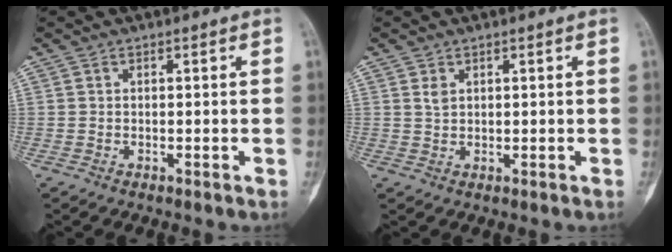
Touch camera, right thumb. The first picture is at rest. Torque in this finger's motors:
{"motor_torque": [0.10, 0.09, -0.04, 0.02, -0.01]}